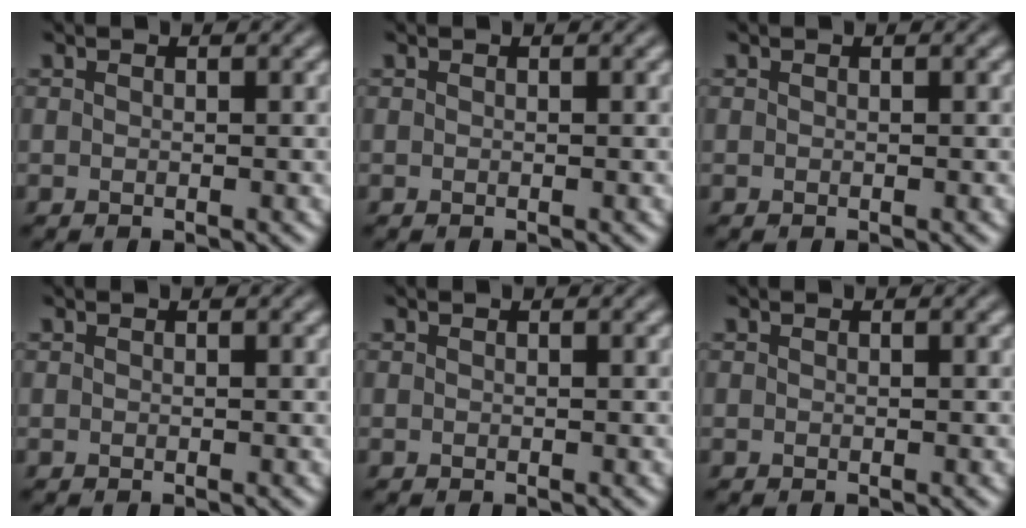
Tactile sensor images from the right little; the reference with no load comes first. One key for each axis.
{"total": 0.0}
{"total": 0.0}
{"total": 0.0}
{"total": 0.0}
{"total": 0.0}